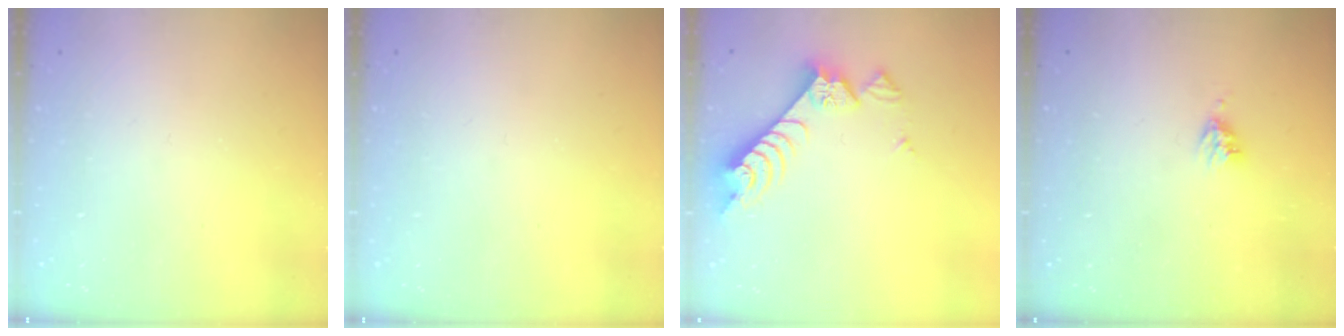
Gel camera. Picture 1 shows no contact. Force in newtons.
{"total": 0.0}
{"total": 7.6, "press": 7.6, "slide": 0.5}
{"total": 4.3, "press": 4.2, "slide": 0.5}